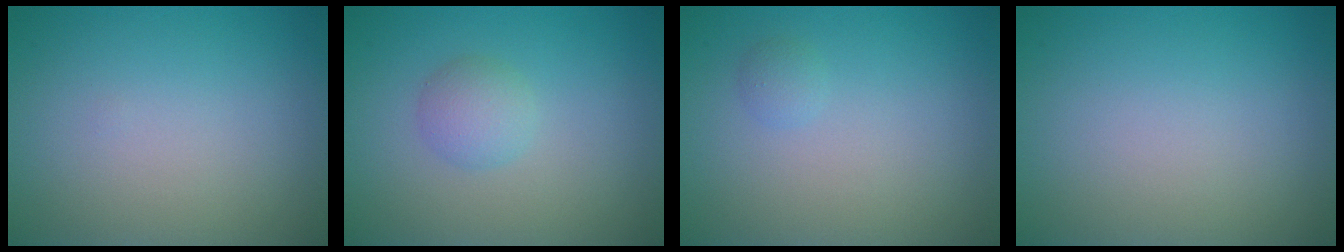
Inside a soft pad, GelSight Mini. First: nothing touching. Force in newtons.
{"total": 2.0, "press": 2.0, "slide": 0.0}
{"total": 0.7, "press": 0.7, "slide": 0.1}
{"total": 0.0}